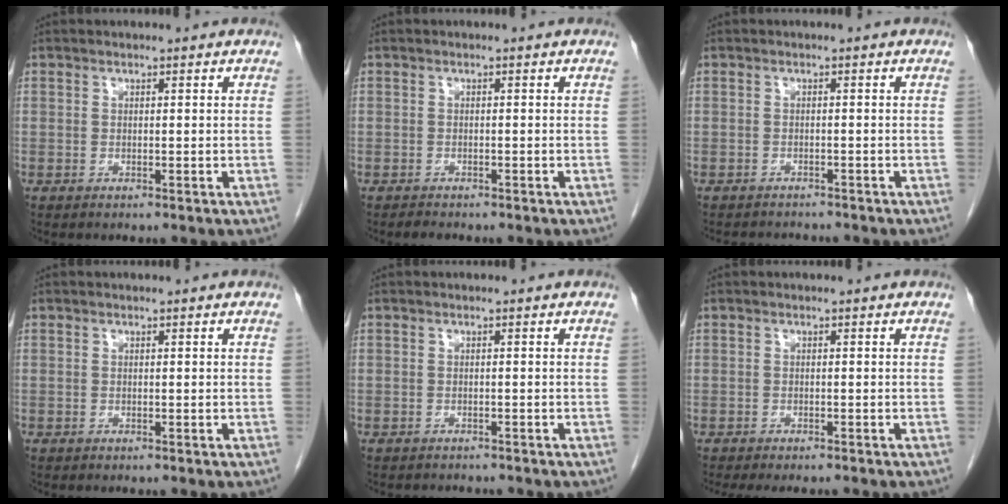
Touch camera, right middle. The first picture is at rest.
{"total": 1.1, "force": [-1.1, 0.3, 0.2], "torque": [-0.016, -0.005, -0.017]}
{"total": 4.2, "force": [-4.0, 1.1, 0.7], "torque": [-0.013, -0.006, -0.054]}
{"total": 0.0}
{"total": 2.7, "force": [-2.5, 0.8, 0.4], "torque": [-0.012, -0.007, -0.032]}
{"total": 6.8, "force": [-6.0, 1.6, 2.9], "torque": [-0.037, -0.011, -0.082]}